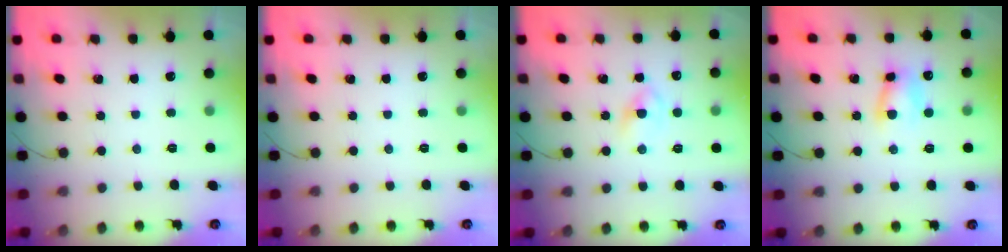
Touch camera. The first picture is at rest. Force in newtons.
{"total": 0.0}
{"total": 2.7, "press": 2.5, "slide": 1.1}
{"total": 6.7, "press": 6.7, "slide": 0.8}